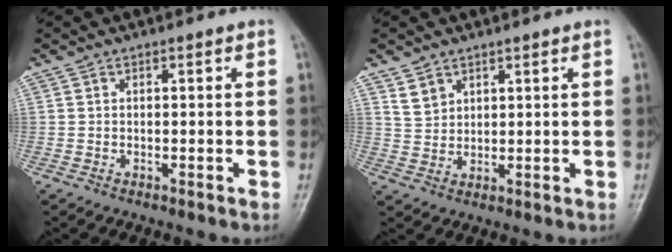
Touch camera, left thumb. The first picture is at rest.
{"total": 3.4, "force": [2.4, 2.2, 0.9], "torque": [-0.002, -0.015, 0.052]}